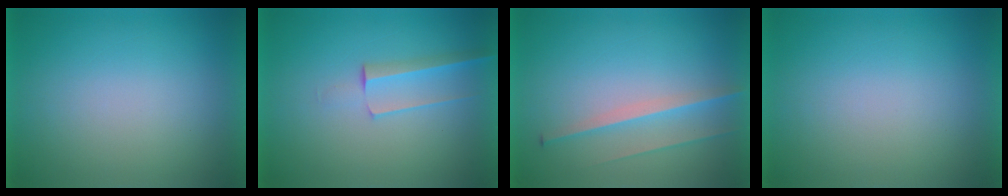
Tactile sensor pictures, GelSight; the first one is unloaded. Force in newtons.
{"total": 2.5}
{"total": 2.7}
{"total": 1.1}